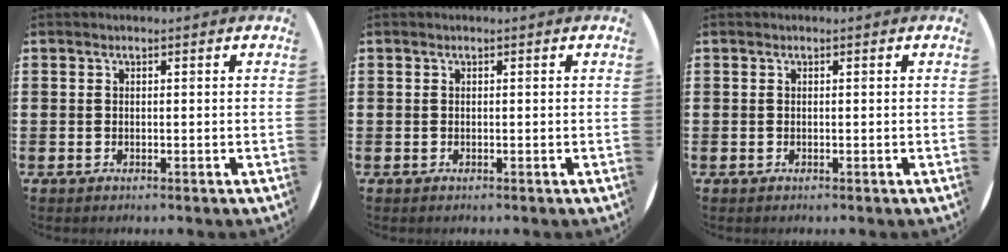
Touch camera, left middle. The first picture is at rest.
{"total": 0.0}
{"total": 0.0}